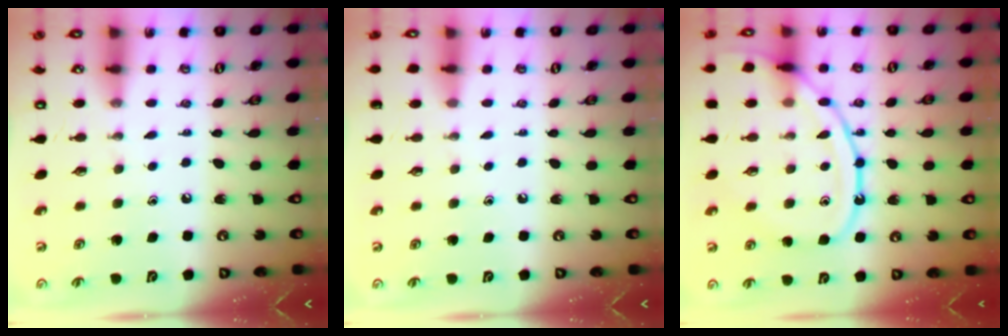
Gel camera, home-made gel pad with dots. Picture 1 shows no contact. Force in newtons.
{"total": 0.0}
{"total": 14.5, "press": 14.4, "slide": 1.4}